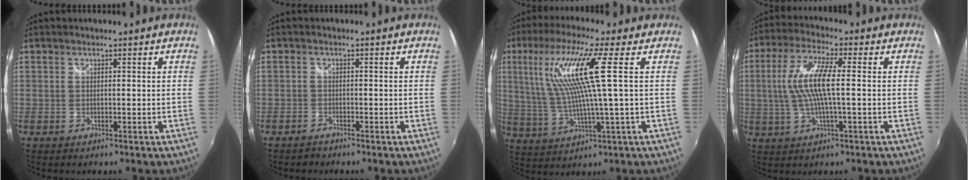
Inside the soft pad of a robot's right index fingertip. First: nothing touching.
{"total": 1.5, "force": [-1.4, 0.6, 0.1], "torque": [-0.010, 0.000, -0.027]}
{"total": 13.0, "force": [3.4, 0.2, 12.6], "torque": [-0.235, 0.004, 0.074]}
{"total": 10.3, "force": [0.2, 1.8, 10.1], "torque": [-0.200, 0.004, 0.005]}